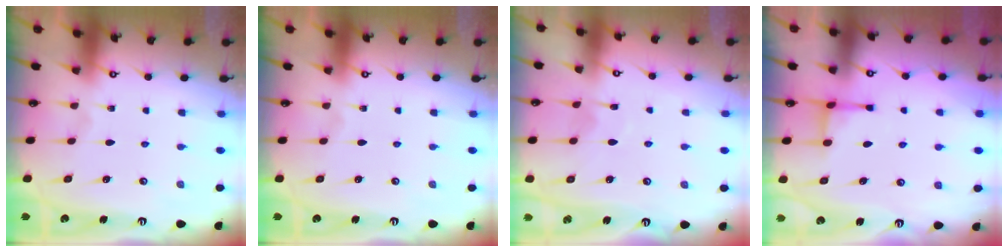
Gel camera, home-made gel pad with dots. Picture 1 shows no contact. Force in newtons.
{"total": 0.0}
{"total": 5.6, "press": 5.5, "slide": 0.5}
{"total": 2.6, "press": 2.6, "slide": 0.7}